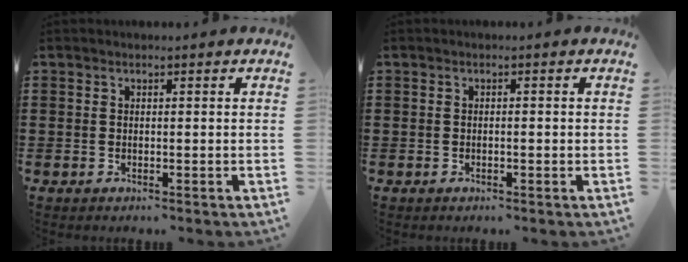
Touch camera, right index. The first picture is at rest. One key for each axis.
{"total": 0.6, "fx": -0.2, "fy": 0.2, "fz": 0.5, "tx": -0.010, "ty": -0.004, "tz": -0.002}